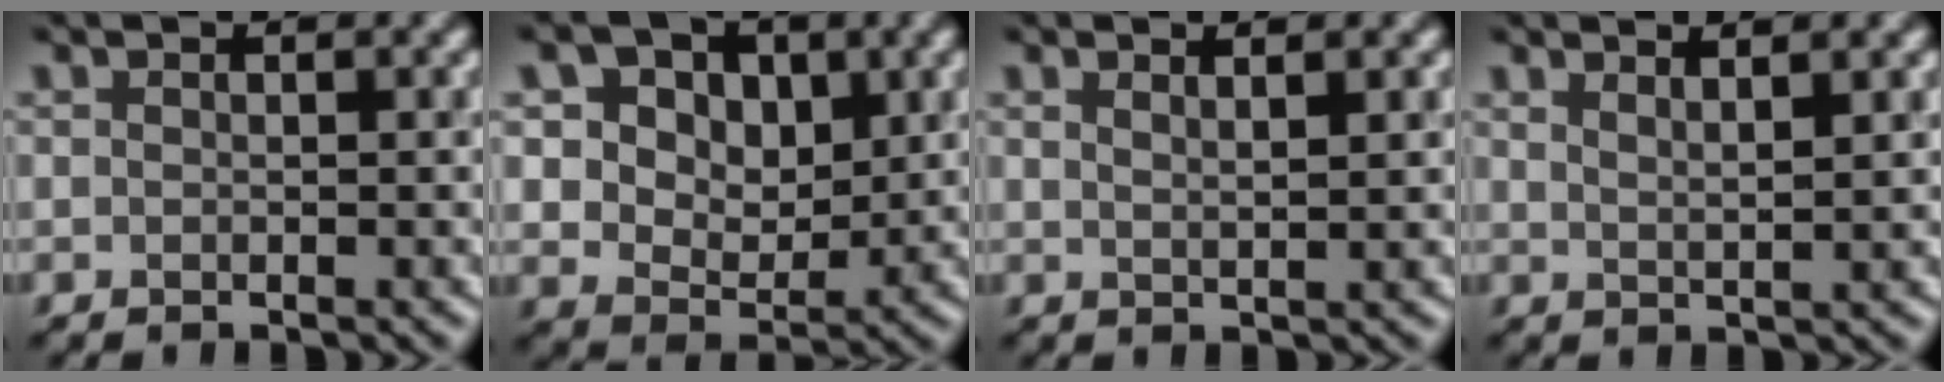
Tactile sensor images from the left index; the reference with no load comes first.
{"total": 8.1, "force": [3.3, 5.6, 4.9], "torque": [-0.089, 0.007, 0.045]}
{"total": 2.1, "force": [1.3, 0.7, 1.5], "torque": [-0.009, 0.007, 0.007]}
{"total": 2.7, "force": [1.9, 0.7, 1.7], "torque": [-0.007, 0.012, 0.013]}